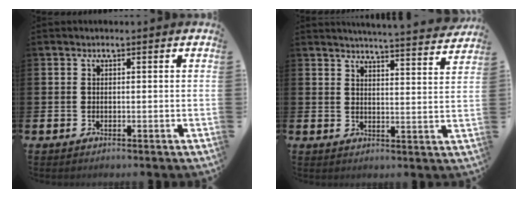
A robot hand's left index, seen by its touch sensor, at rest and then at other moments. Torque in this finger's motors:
{"motor_torque": [1.02, -1.12, 0.55, 0.09]}